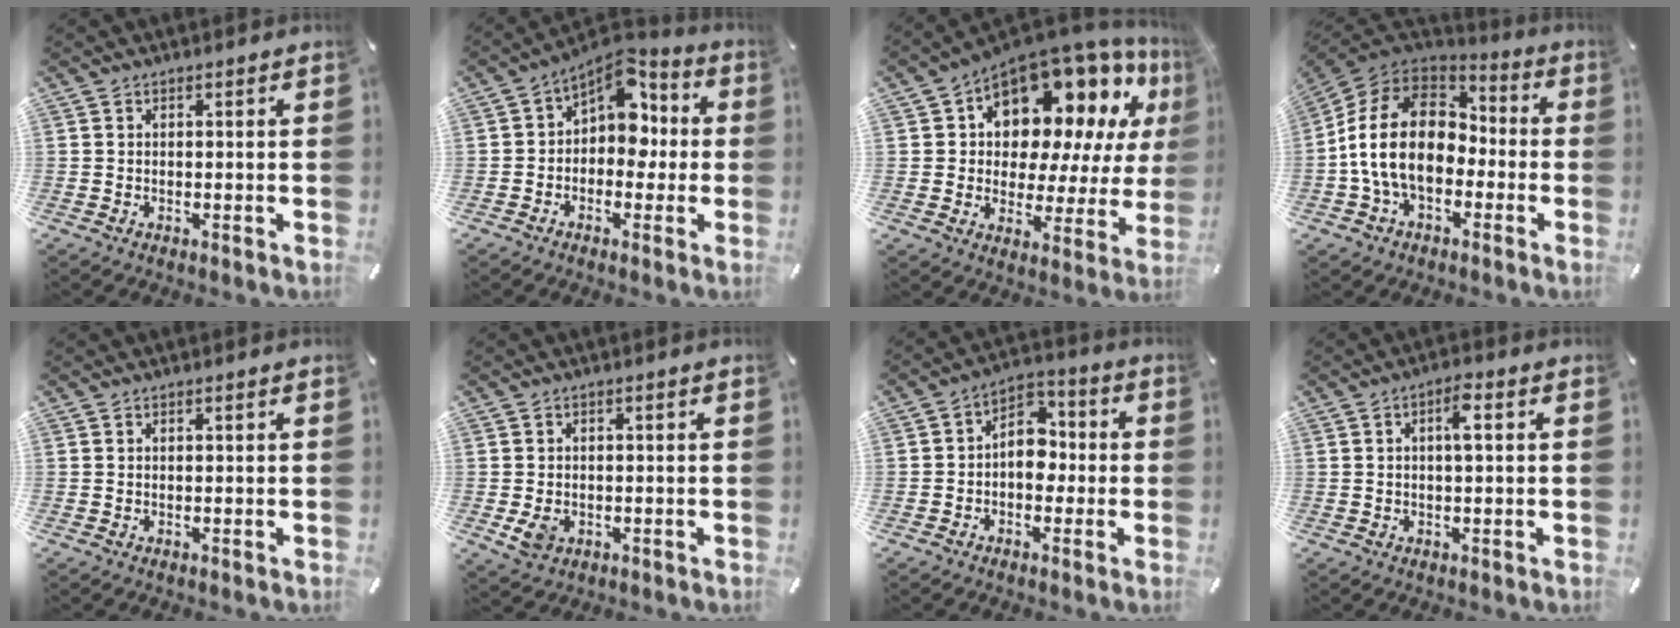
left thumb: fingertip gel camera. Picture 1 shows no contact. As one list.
[{"total": 9.3, "force": [2.9, 6.9, 5.6], "torque": [-0.076, -0.026, 0.050]}, {"total": 15.1, "force": [10.8, 8.5, 6.3], "torque": [-0.098, -0.101, 0.185]}, {"total": 17.6, "force": [-2.9, 12.8, 11.8], "torque": [-0.242, 0.032, -0.052]}, {"total": 0.0}, {"total": 4.0, "force": [-0.9, 3.2, 2.2], "torque": [-0.049, -0.005, -0.020]}, {"total": 7.4, "force": [-1.3, 5.6, 4.6], "torque": [-0.077, 0.009, -0.028]}, {"total": 4.0, "force": [0.7, 1.3, 3.7], "torque": [-0.067, 0.008, 0.006]}]